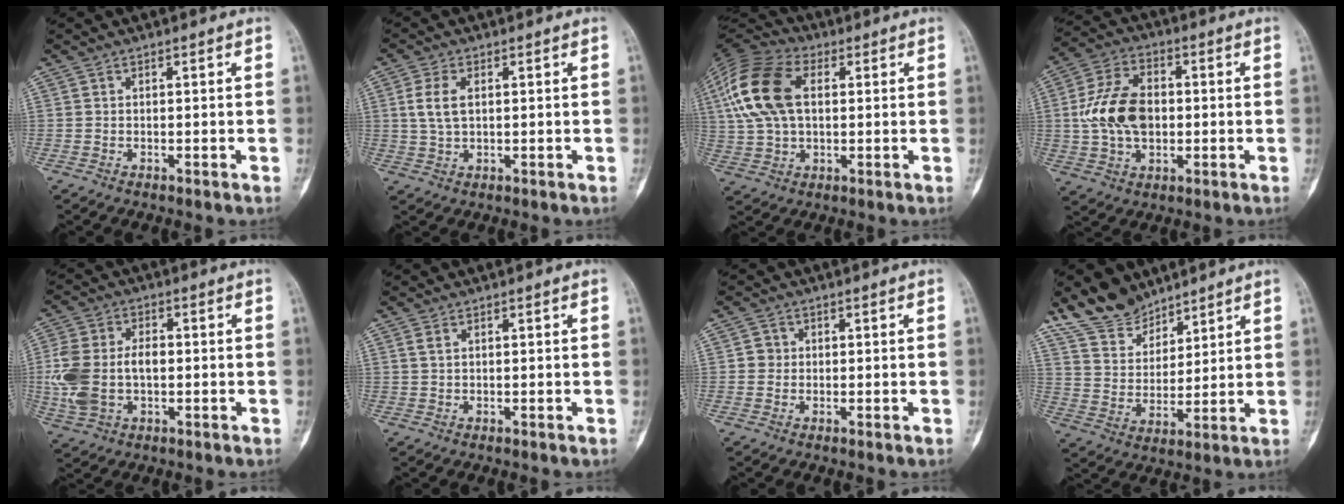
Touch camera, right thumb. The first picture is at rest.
{"total": 5.1, "force": [1.0, 2.9, 4.1], "torque": [-0.086, 0.002, 0.019]}
{"total": 16.4, "force": [3.5, 9.9, 12.5], "torque": [-0.261, 0.021, 0.060]}
{"total": 13.2, "force": [0.2, 8.7, 10.0], "torque": [-0.176, 0.014, 0.004]}
{"total": 12.5, "force": [-0.7, 8.0, 9.5], "torque": [-0.211, 0.017, -0.007]}
{"total": 1.2, "force": [0.6, 0.7, 0.8], "torque": [-0.021, 0.006, 0.016]}
{"total": 1.9, "force": [0.1, 1.8, 0.4], "torque": [0.003, 0.005, -0.002]}
{"total": 10.7, "force": [9.0, 5.3, 2.3], "torque": [-0.017, -0.051, 0.181]}